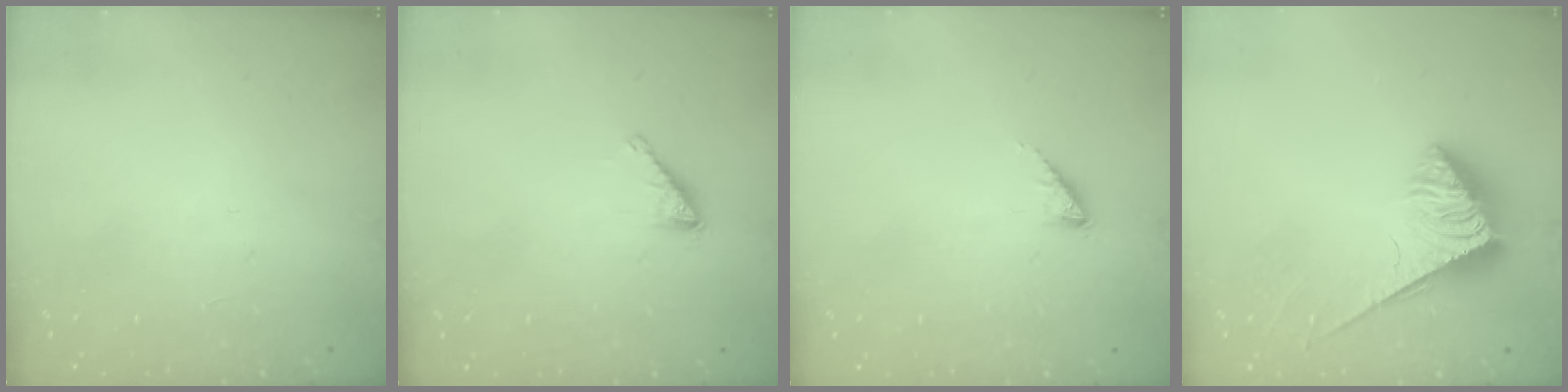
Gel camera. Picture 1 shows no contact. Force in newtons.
{"total": 1.7, "press": 1.7, "slide": 0.2}
{"total": 0.8, "press": 0.8, "slide": 0.1}
{"total": 3.7, "press": 3.6, "slide": 0.4}